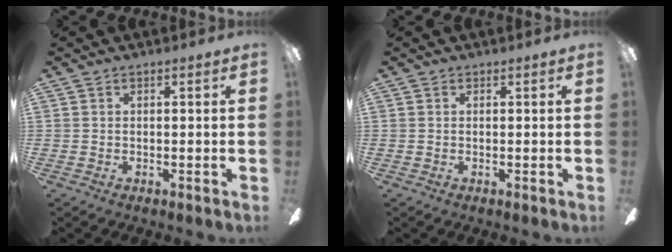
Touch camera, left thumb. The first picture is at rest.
{"total": 0.0}